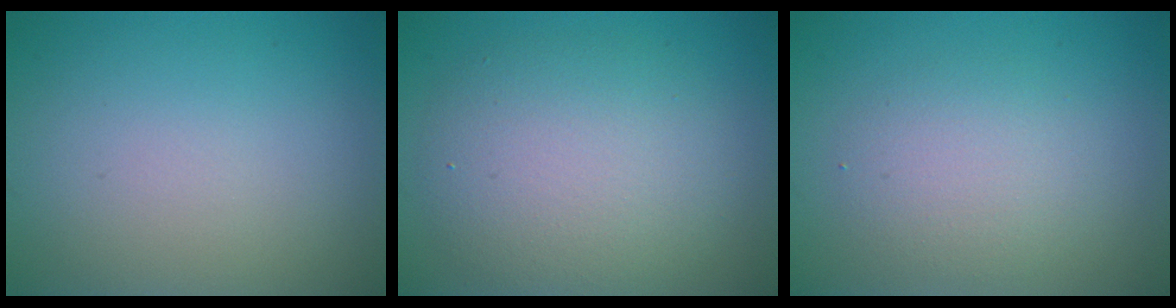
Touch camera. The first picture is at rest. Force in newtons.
{"total": 6.3, "press": 6.3, "slide": 0.3}
{"total": 2.8, "press": 2.8, "slide": 0.2}